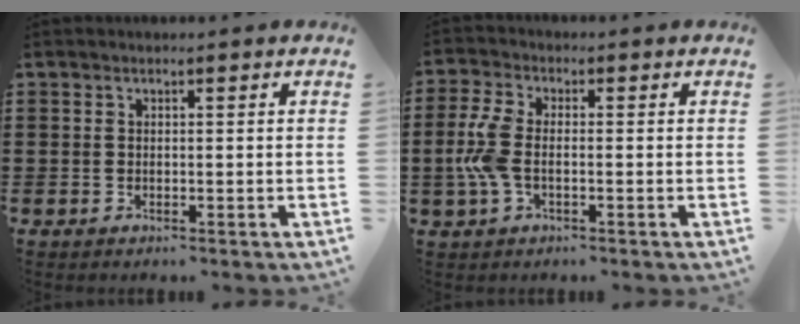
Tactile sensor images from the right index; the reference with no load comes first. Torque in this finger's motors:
{"motor_torque": [1.12, -0.68, 0.54, 0.19]}